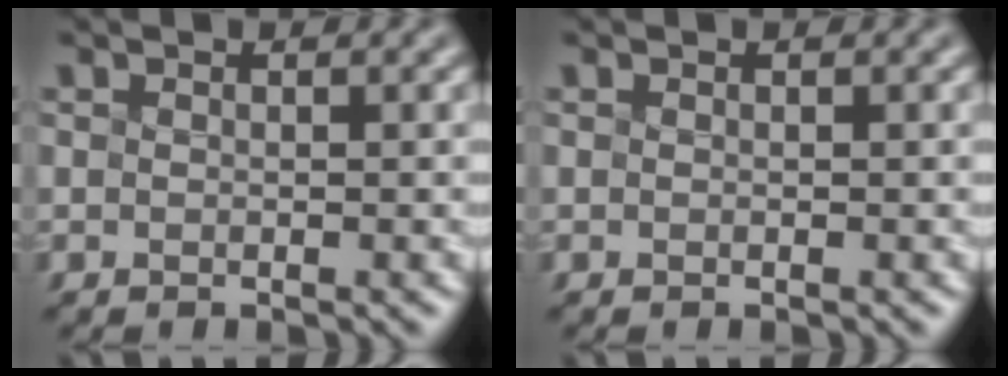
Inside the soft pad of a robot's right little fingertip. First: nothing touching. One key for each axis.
{"total": 0.0}